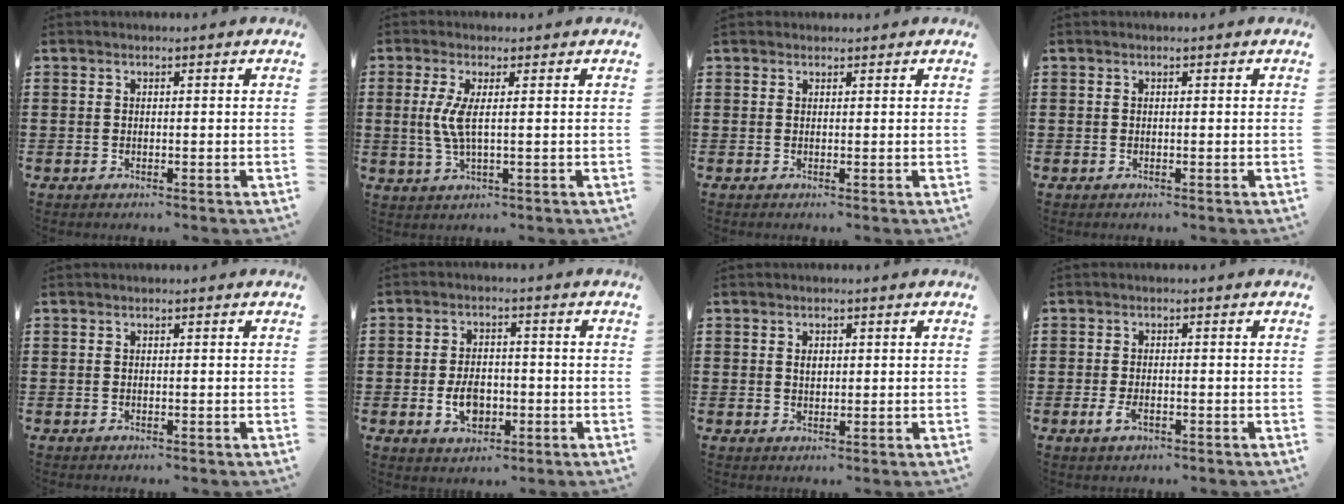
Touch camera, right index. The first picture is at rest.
{"total": 4.4, "force": [0.5, 0.7, 4.3], "torque": [-0.105, -0.013, 0.001]}
{"total": 0.6, "force": [0.5, 0.2, -0.1], "torque": [0.000, 0.000, 0.011]}
{"total": 0.0}
{"total": 0.0}
{"total": 5.2, "force": [-1.3, 3.4, 3.7], "torque": [-0.069, -0.001, -0.024]}
{"total": 1.5, "force": [0.4, 1.0, 1.0], "torque": [-0.022, 0.007, 0.006]}
{"total": 2.1, "force": [-0.8, 0.9, 1.8], "torque": [-0.050, -0.011, -0.017]}